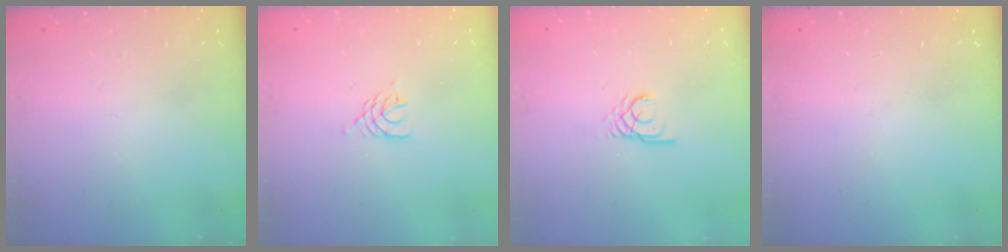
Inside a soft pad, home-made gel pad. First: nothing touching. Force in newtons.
{"total": 3.0, "press": 3.0, "slide": 0.5}
{"total": 2.7, "press": 2.7, "slide": 0.2}
{"total": 0.0}